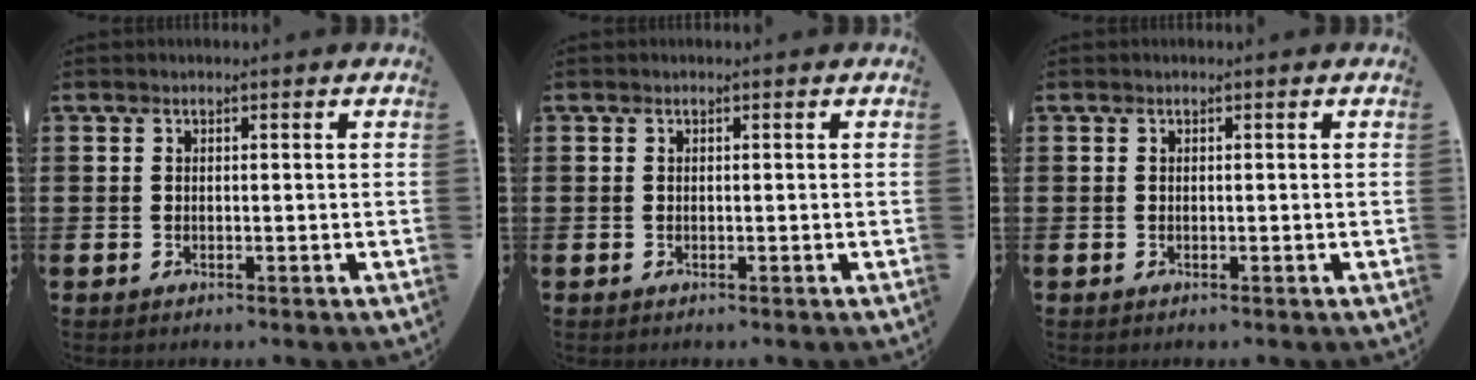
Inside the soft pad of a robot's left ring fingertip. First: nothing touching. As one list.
[{"total": 0.0}, {"total": 0.0}]